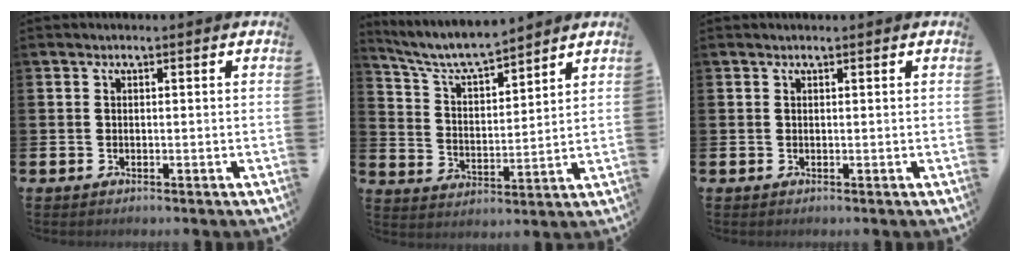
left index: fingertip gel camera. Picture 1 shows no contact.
{"total": 6.7, "force": [6.2, 0.8, 2.2], "torque": [-0.072, -0.040, 0.107]}
{"total": 0.0}